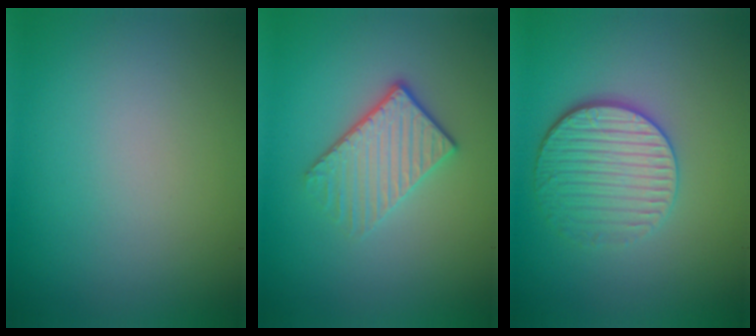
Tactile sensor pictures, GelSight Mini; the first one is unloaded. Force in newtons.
{"total": 3.8, "press": 3.1, "slide": 2.1}
{"total": 4.0, "press": 3.4, "slide": 2.0}